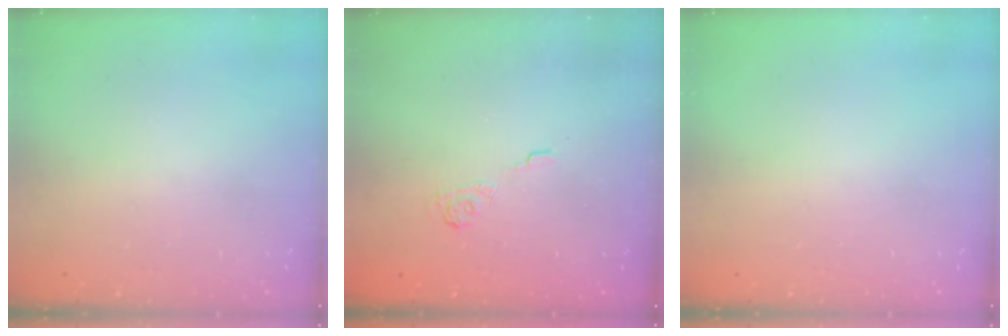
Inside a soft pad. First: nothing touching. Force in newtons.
{"total": 1.9, "press": 1.3, "slide": 1.3}
{"total": 0.0}